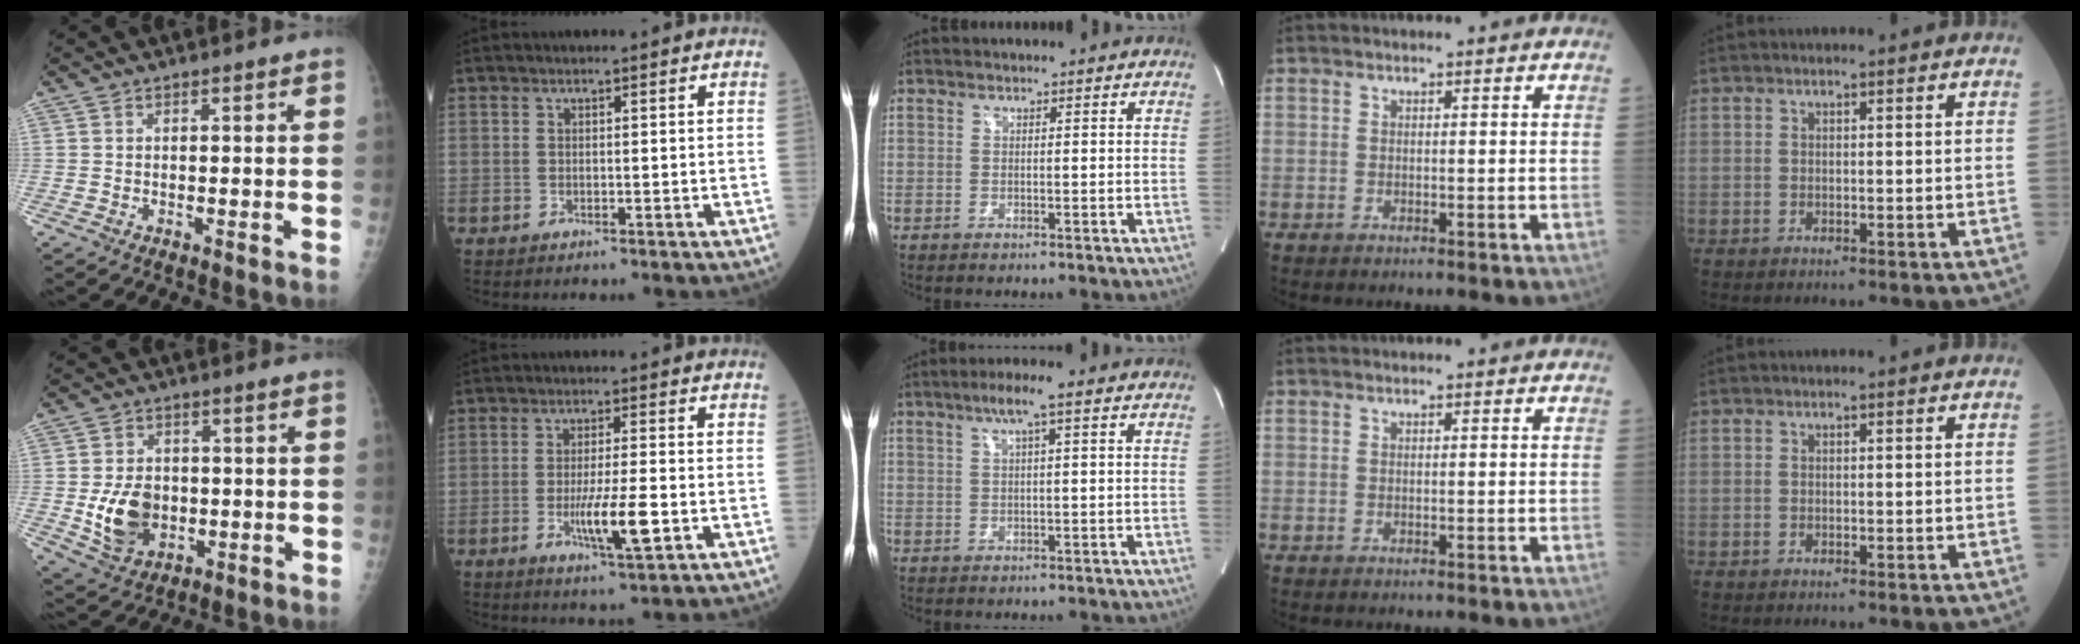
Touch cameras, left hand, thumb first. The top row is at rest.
{"thumb": {"total": 9.8, "force": [-1.4, 7.4, 6.3], "torque": [-0.084, -0.002, -0.012]}, "index": {"total": 7.0, "force": [-2.1, 0.4, 6.7], "torque": [-0.125, -0.014, -0.034]}, "middle": {"total": 4.0, "force": [2.0, -0.1, 3.5], "torque": [-0.067, 0.013, 0.035]}}